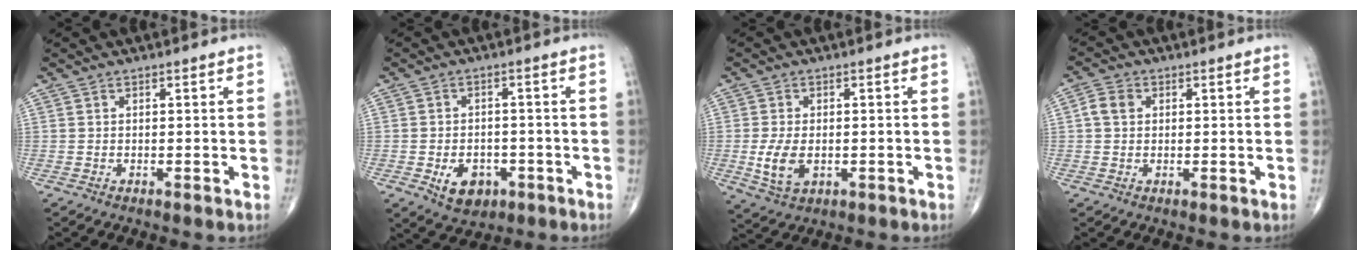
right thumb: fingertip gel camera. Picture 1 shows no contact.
{"total": 6.7, "force": [-2.5, 4.8, 3.9], "torque": [-0.038, 0.013, -0.031]}
{"total": 6.3, "force": [-0.9, 3.9, 4.9], "torque": [-0.093, -0.007, -0.011]}
{"total": 3.3, "force": [0.6, 2.7, 1.9], "torque": [-0.034, 0.009, 0.007]}